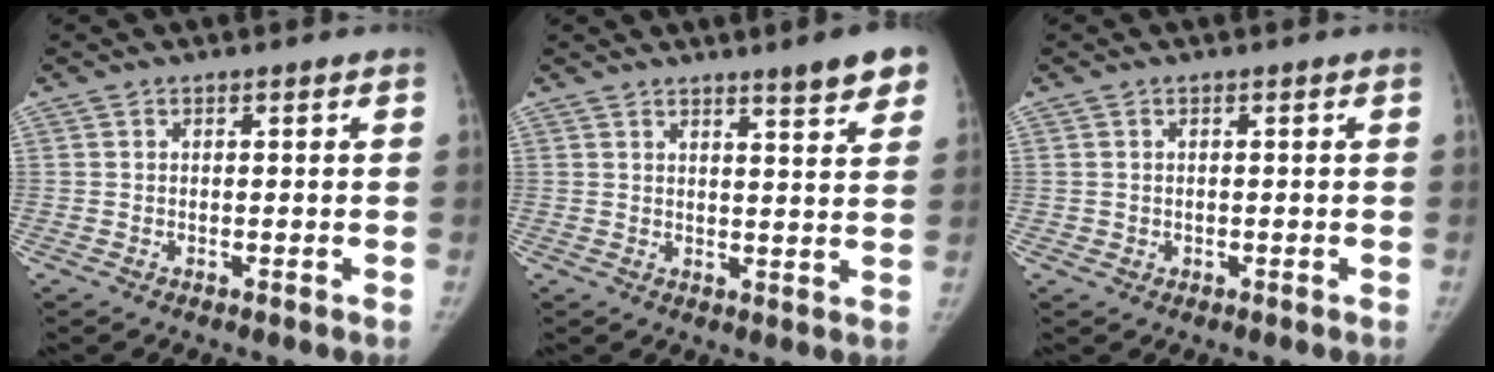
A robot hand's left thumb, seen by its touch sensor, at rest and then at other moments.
{"total": 7.3, "force": [4.9, 0.9, 5.3], "torque": [-0.059, -0.027, 0.063]}
{"total": 0.8, "force": [-0.1, 0.8, 0.0], "torque": [0.007, 0.004, -0.001]}